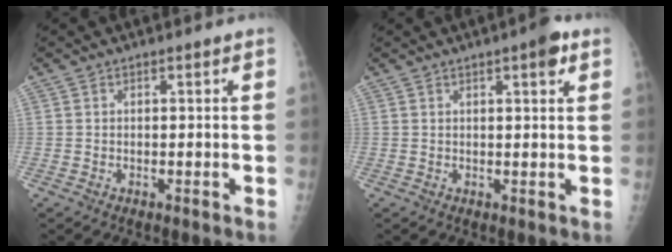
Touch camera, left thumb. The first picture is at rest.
{"total": 3.6, "force": [1.9, 0.9, 3.0], "torque": [-0.035, -0.005, 0.022]}